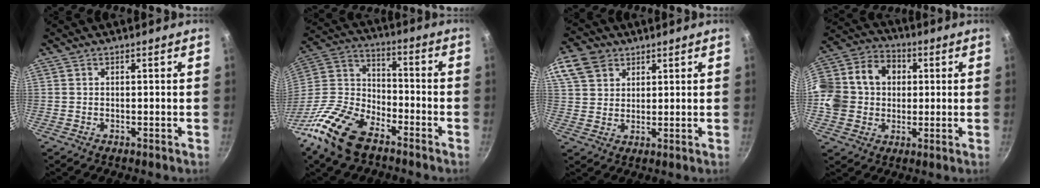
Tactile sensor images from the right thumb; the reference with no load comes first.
{"total": 17.9, "force": [-11.3, 9.4, 10.2], "torque": [-0.191, 0.071, -0.233]}
{"total": 11.5, "force": [5.9, 8.6, 4.9], "torque": [-0.098, 0.008, 0.110]}
{"total": 17.9, "force": [1.4, 15.1, 9.5], "torque": [-0.169, 0.038, 0.015]}